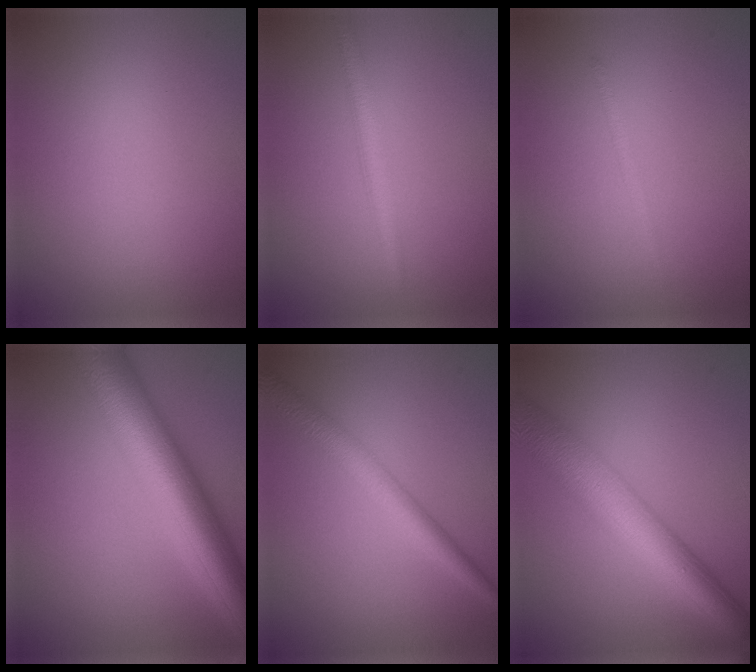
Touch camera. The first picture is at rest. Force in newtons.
{"total": 2.3, "press": 2.3, "slide": 0.1}
{"total": 0.9, "press": 0.9, "slide": 0.1}
{"total": 10.9, "press": 10.9, "slide": 0.2}
{"total": 3.7, "press": 3.7, "slide": 0.1}
{"total": 8.3, "press": 8.3, "slide": 0.1}